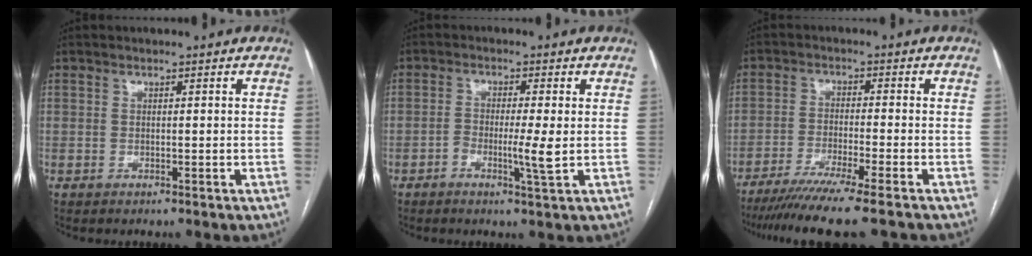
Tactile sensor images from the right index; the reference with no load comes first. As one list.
[{"total": 4.2, "force": [-0.9, 0.0, 4.1], "torque": [-0.074, -0.005, -0.016]}, {"total": 12.0, "force": [-9.7, -0.9, 6.9], "torque": [-0.089, -0.034, -0.152]}]